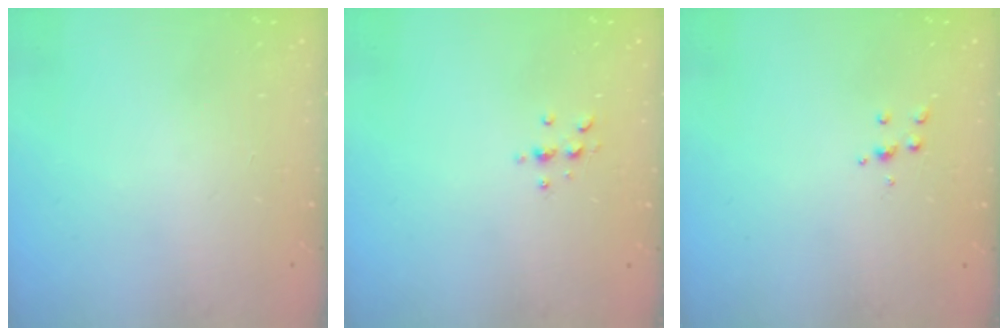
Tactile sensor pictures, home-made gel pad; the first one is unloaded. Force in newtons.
{"total": 3.1, "press": 3.1, "slide": 0.5}
{"total": 5.0, "press": 4.9, "slide": 0.8}